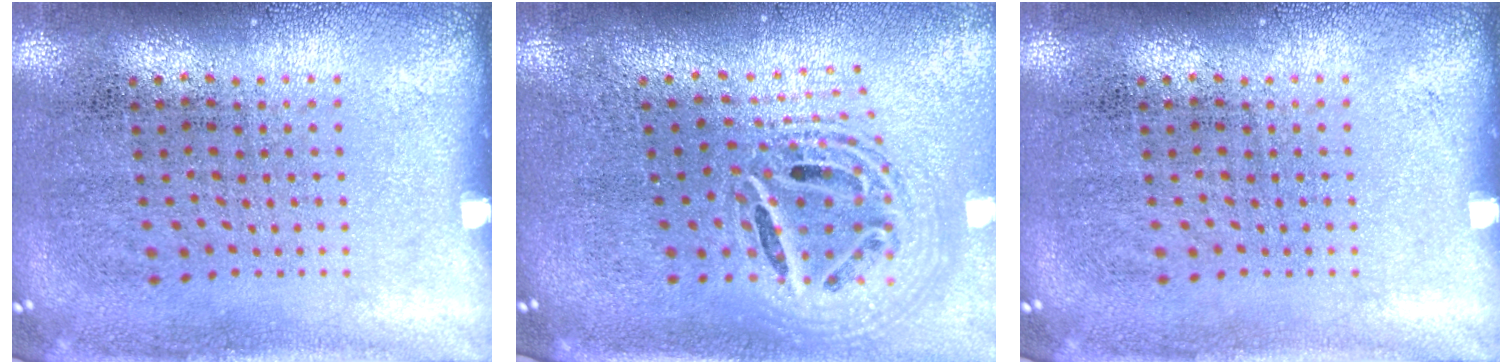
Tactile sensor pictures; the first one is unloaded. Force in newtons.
{"total": 2.4, "press": 1.8, "slide": 1.6}
{"total": 0.0}